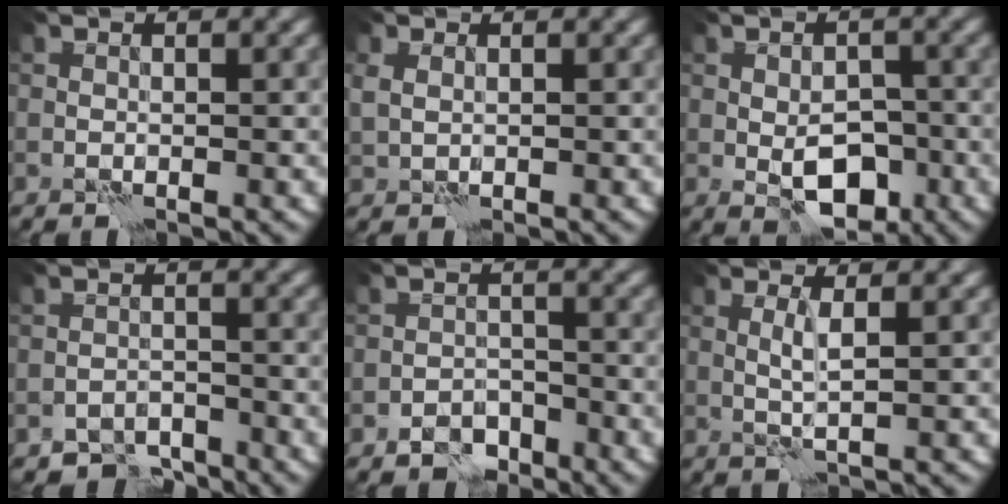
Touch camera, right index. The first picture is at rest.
{"total": 1.3, "force": [0.4, 0.9, 0.8], "torque": [-0.021, 0.000, 0.013]}
{"total": 5.0, "force": [-1.7, 2.8, 3.8], "torque": [-0.053, -0.001, -0.029]}
{"total": 3.3, "force": [-3.0, 1.2, 0.3], "torque": [0.008, 0.002, -0.057]}
{"total": 2.7, "force": [-2.2, 1.4, 0.8], "torque": [-0.008, 0.004, -0.044]}
{"total": 1.4, "force": [0.5, -0.4, 1.2], "torque": [-0.031, 0.004, 0.009]}